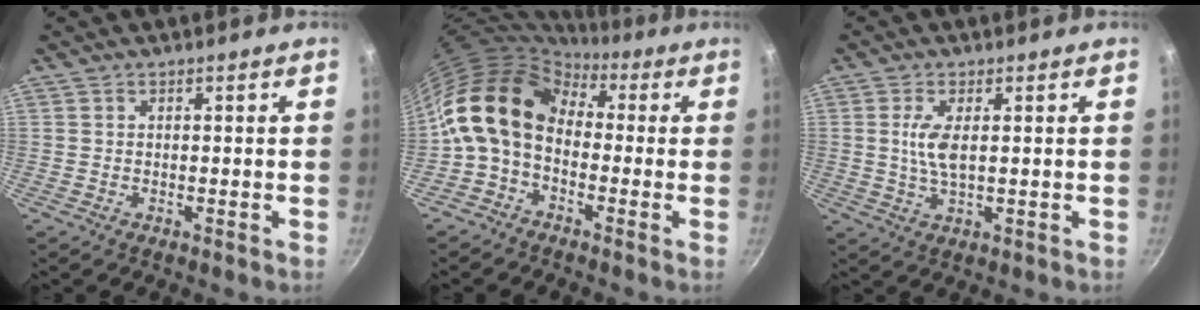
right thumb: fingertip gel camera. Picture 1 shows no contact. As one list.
[{"total": 13.8, "force": [0.0, 9.9, 9.7], "torque": [-0.160, 0.035, -0.025]}, {"total": 5.1, "force": [0.8, 1.8, 4.6], "torque": [-0.099, -0.002, 0.017]}]